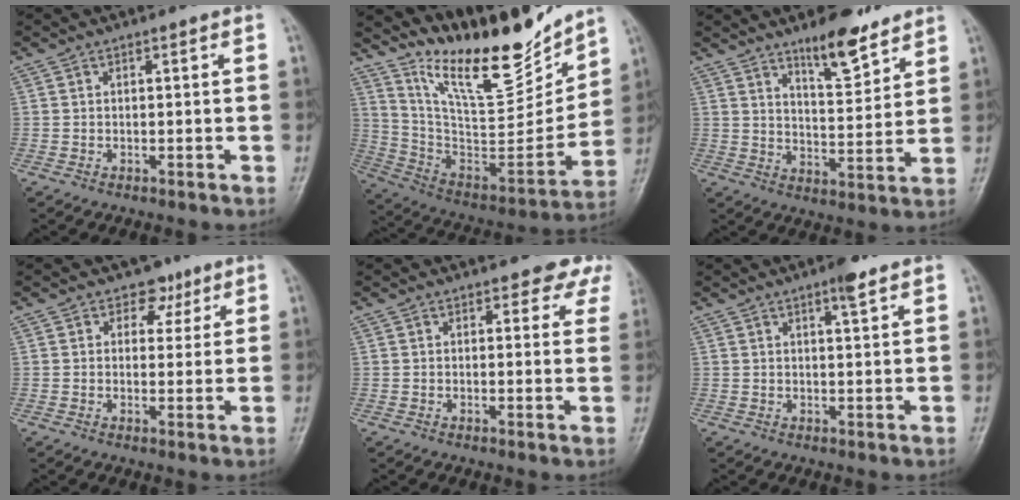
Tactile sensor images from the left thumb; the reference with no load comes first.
{"total": 22.0, "force": [17.2, 6.5, 12.2], "torque": [-0.150, -0.105, 0.303]}
{"total": 9.6, "force": [7.2, 2.9, 5.6], "torque": [-0.072, -0.060, 0.121]}
{"total": 4.2, "force": [2.5, 3.3, 0.9], "torque": [0.018, -0.009, 0.033]}
{"total": 5.3, "force": [4.5, 2.5, 0.8], "torque": [0.032, -0.022, 0.032]}
{"total": 3.3, "force": [2.3, 0.8, 2.3], "torque": [-0.028, -0.013, 0.032]}